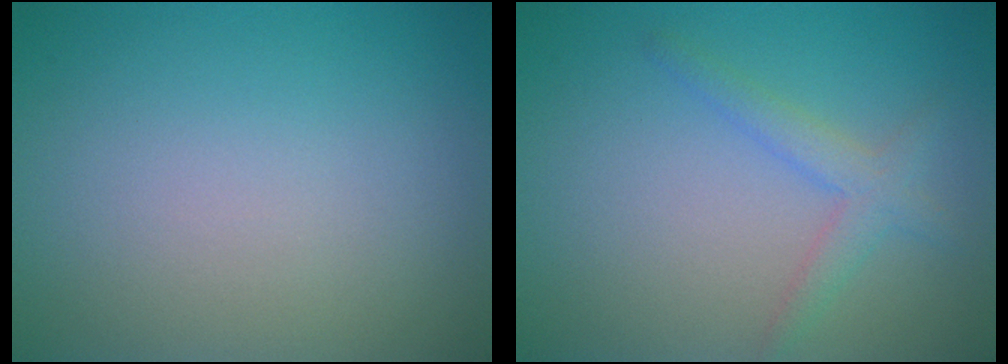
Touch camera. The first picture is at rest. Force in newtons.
{"total": 2.2, "press": 2.2, "slide": 0.1}